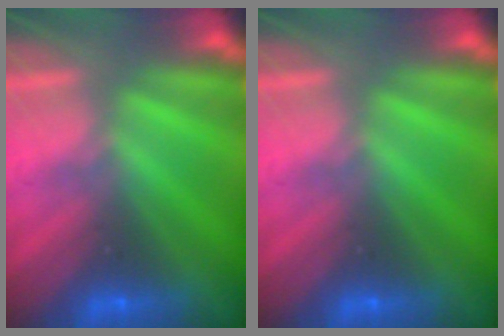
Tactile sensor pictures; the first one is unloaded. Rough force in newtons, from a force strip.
{"total": 0.0}